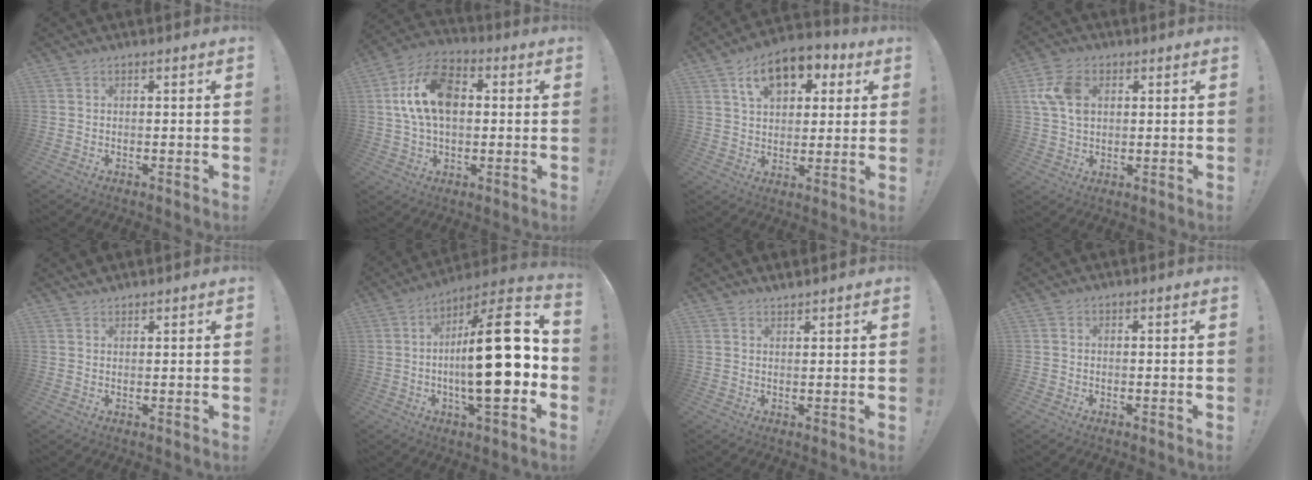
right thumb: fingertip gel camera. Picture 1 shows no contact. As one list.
[{"total": 15.9, "force": [2.4, 10.4, 11.9], "torque": [-0.209, 0.005, 0.042]}, {"total": 13.8, "force": [6.7, 8.7, 8.2], "torque": [-0.122, -0.024, 0.123]}, {"total": 10.1, "force": [2.9, 7.2, 6.5], "torque": [-0.124, 0.004, 0.055]}, {"total": 1.5, "force": [1.4, 0.3, 0.1], "torque": [-0.002, -0.006, 0.028]}, {"total": 24.7, "force": [-1.8, 6.6, 23.7], "torque": [-0.377, 0.005, -0.033]}, {"total": 1.6, "force": [1.6, -0.1, 0.2], "torque": [0.003, -0.011, 0.028]}, {"total": 0.5, "force": [-0.3, 0.4, 0.0], "torque": [0.000, 0.001, -0.005]}]